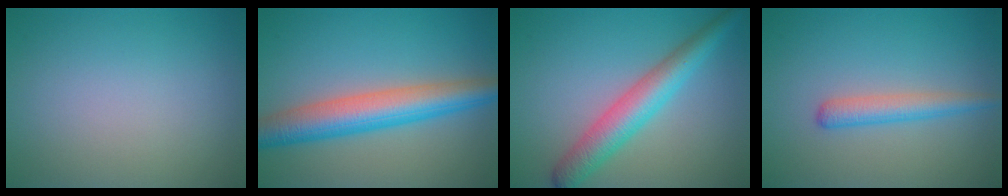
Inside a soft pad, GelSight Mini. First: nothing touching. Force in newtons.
{"total": 6.8, "press": 6.8, "slide": 0.1}
{"total": 5.0, "press": 5.0, "slide": 0.2}
{"total": 2.5, "press": 2.5, "slide": 0.1}